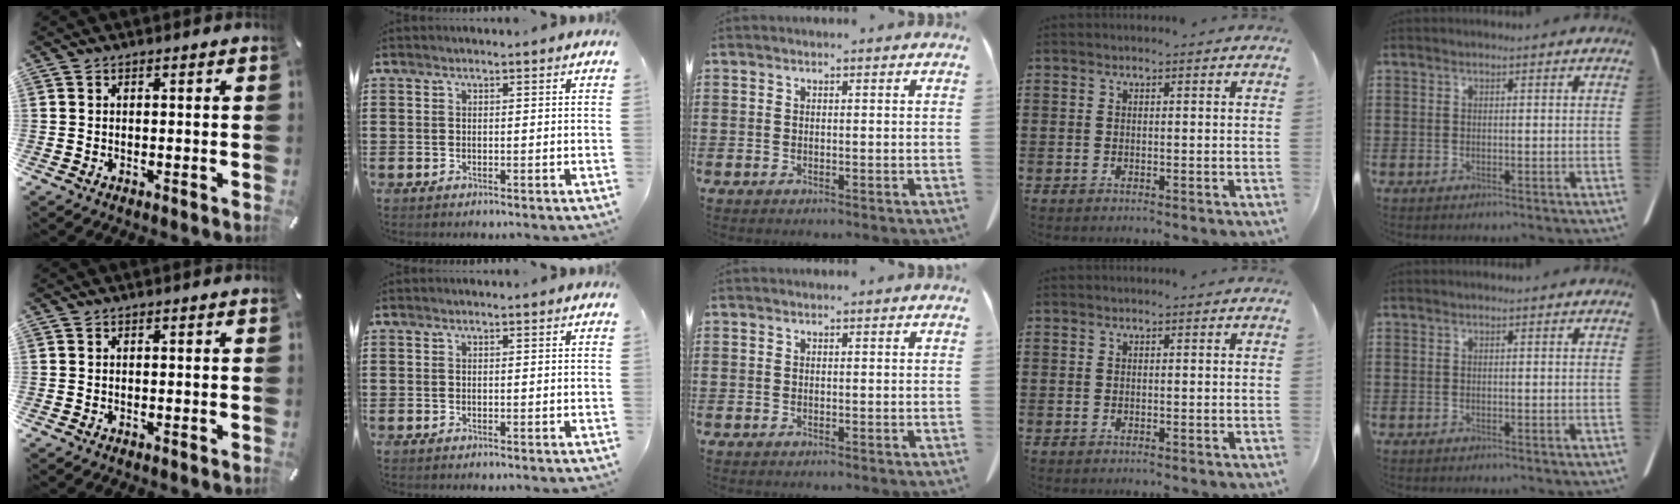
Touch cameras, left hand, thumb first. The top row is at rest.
{}